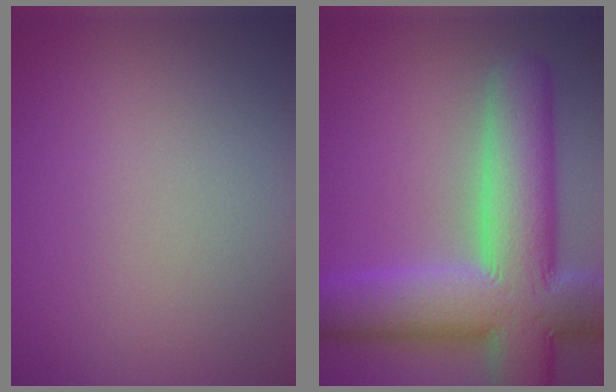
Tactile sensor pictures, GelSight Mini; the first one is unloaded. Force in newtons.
{"total": 13.2, "press": 13.2, "slide": 1.4}